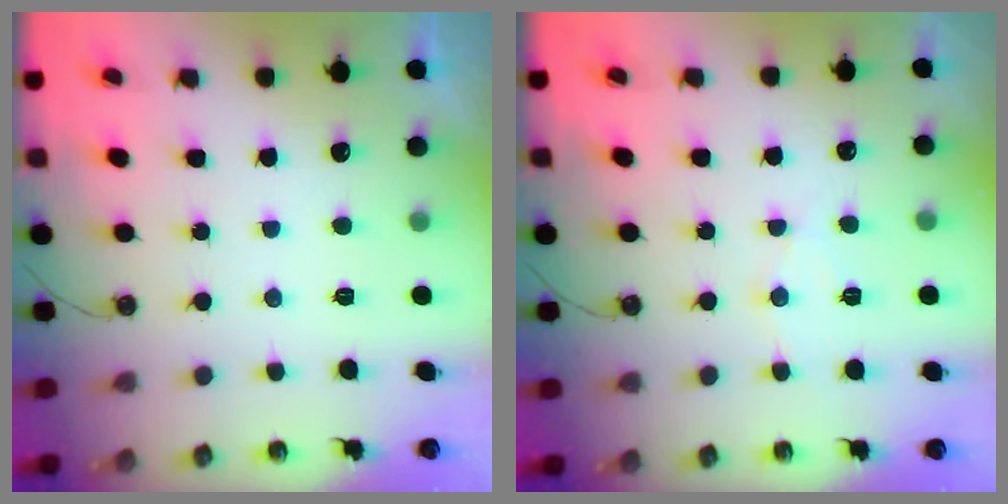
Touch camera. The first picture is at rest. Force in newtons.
{"total": 6.4, "press": 6.4, "slide": 0.4}